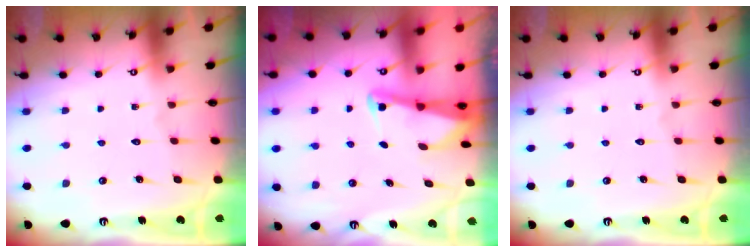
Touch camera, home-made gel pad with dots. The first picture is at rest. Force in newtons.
{"total": 2.2, "press": 2.2, "slide": 0.3}
{"total": 0.0}